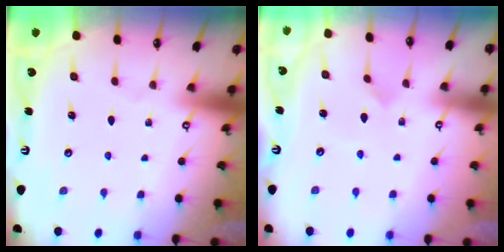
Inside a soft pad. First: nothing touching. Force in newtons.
{"total": 2.0, "press": 2.0, "slide": 0.1}